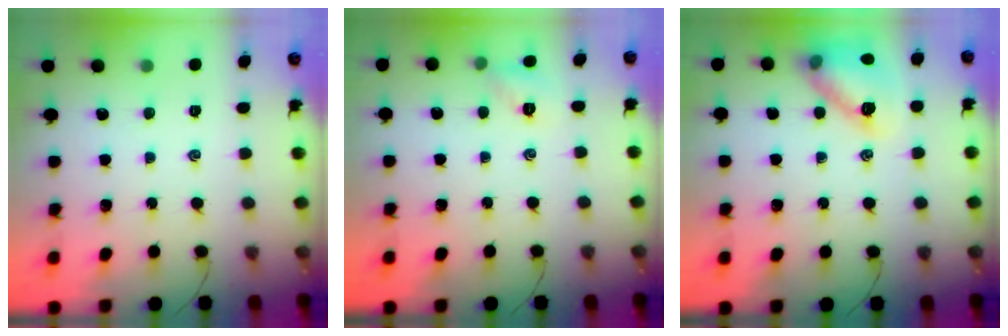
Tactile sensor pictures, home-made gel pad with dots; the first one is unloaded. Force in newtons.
{"total": 5.3, "press": 5.3, "slide": 0.5}
{"total": 13.6, "press": 13.6, "slide": 0.7}